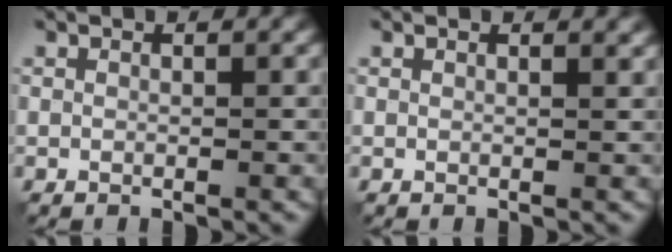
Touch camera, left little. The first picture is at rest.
{"total": 1.3, "force": [1.1, 0.3, 0.5], "torque": [-0.006, 0.001, 0.010]}